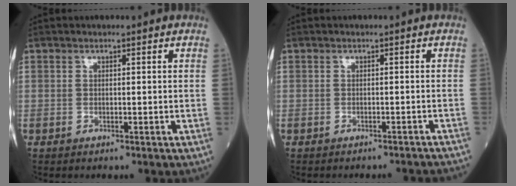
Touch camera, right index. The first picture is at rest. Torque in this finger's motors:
{"motor_torque": [-0.34, -0.14, -0.09, -0.01]}